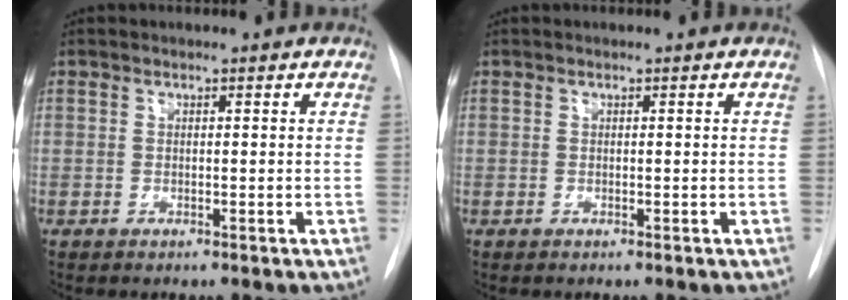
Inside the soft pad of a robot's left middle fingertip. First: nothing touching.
{"total": 0.0}